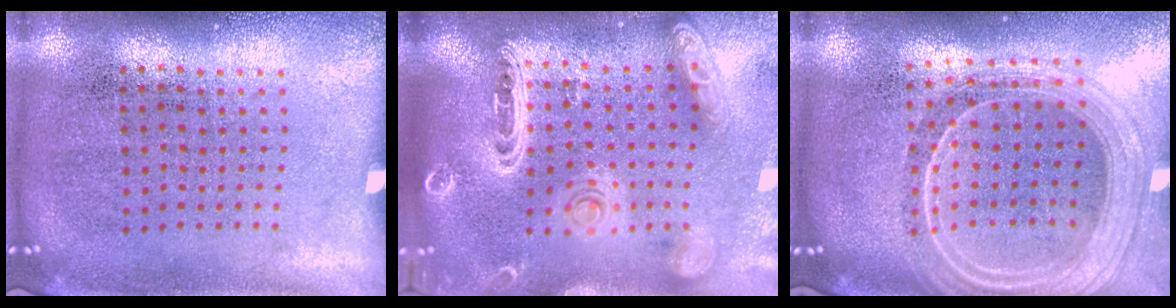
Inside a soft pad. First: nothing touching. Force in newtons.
{"total": 2.6, "press": 2.3, "slide": 1.1}
{"total": 2.4, "press": 2.0, "slide": 1.2}